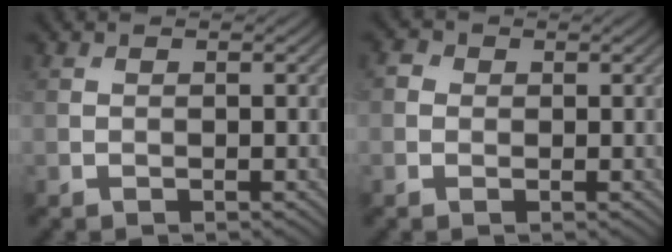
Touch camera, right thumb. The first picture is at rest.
{"total": 1.2, "force": [0.0, 1.1, 0.4], "torque": [-0.008, 0.000, -0.006]}